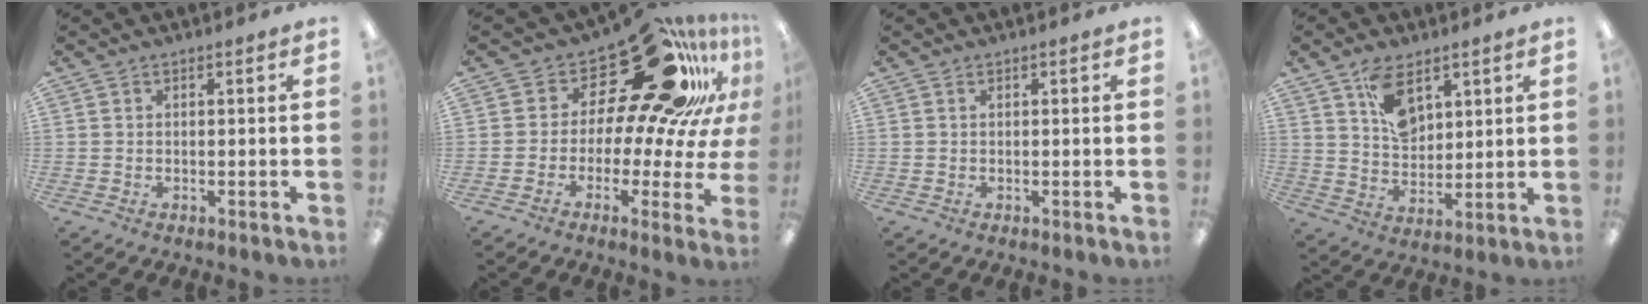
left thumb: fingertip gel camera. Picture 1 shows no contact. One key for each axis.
{"total": 24.8, "fx": 14.9, "fy": 11.0, "fz": 16.5, "tx": -0.215, "ty": -0.111, "tz": 0.252}
{"total": 0.0}
{"total": 10.1, "fx": 5.7, "fy": 6.1, "fz": 5.7, "tx": -0.088, "ty": -0.020, "tz": 0.103}